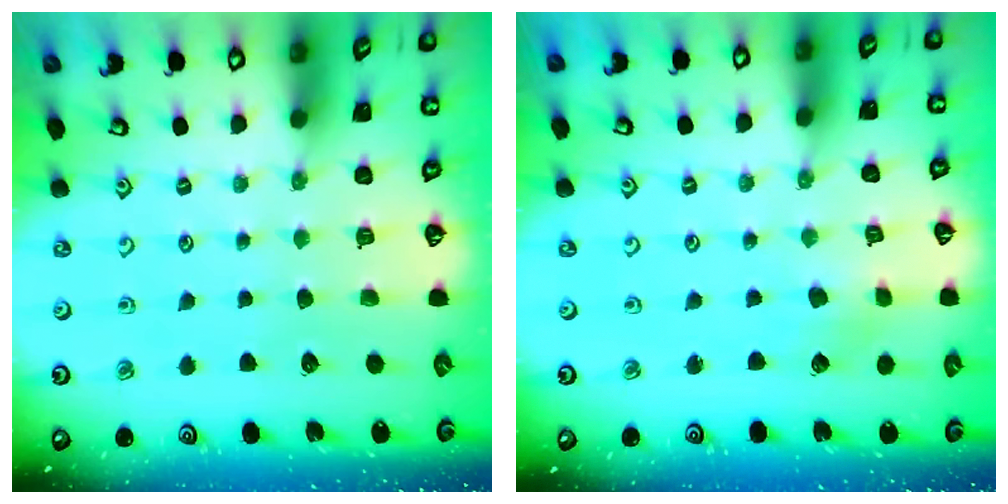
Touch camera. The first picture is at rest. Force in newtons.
{"total": 2.3, "press": 2.3, "slide": 0.3}